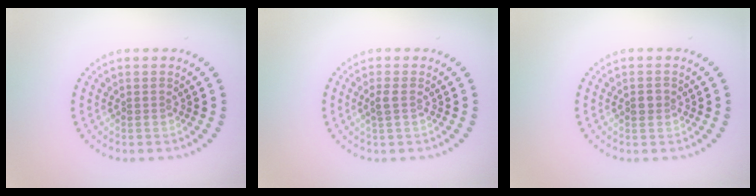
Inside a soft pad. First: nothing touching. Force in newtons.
{"total": 1.1, "press": 1.0, "slide": 0.5}
{"total": 1.0, "press": 1.0, "slide": 0.0}